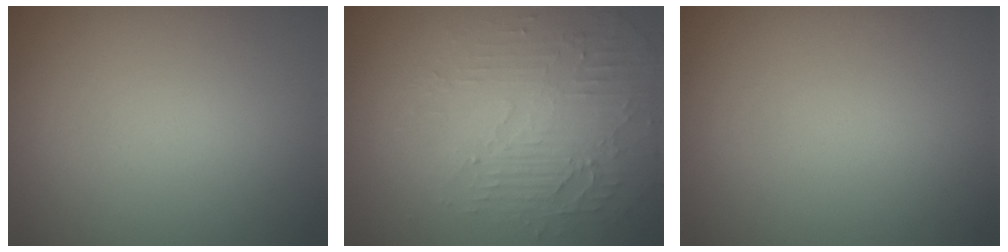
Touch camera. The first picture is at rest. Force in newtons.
{"total": 4.1, "press": 3.3, "slide": 2.4}
{"total": 0.0}